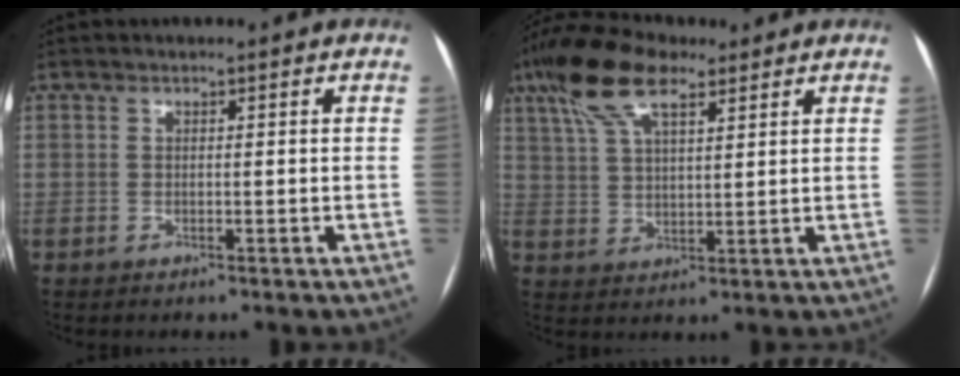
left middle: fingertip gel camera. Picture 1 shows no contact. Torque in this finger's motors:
{"motor_torque": [1.37, -0.76, 0.82, 0.21]}